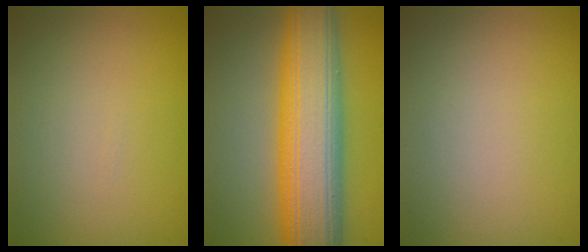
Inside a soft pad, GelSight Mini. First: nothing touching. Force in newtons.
{"total": 12.0, "press": 12.0, "slide": 0.2}
{"total": 0.0}